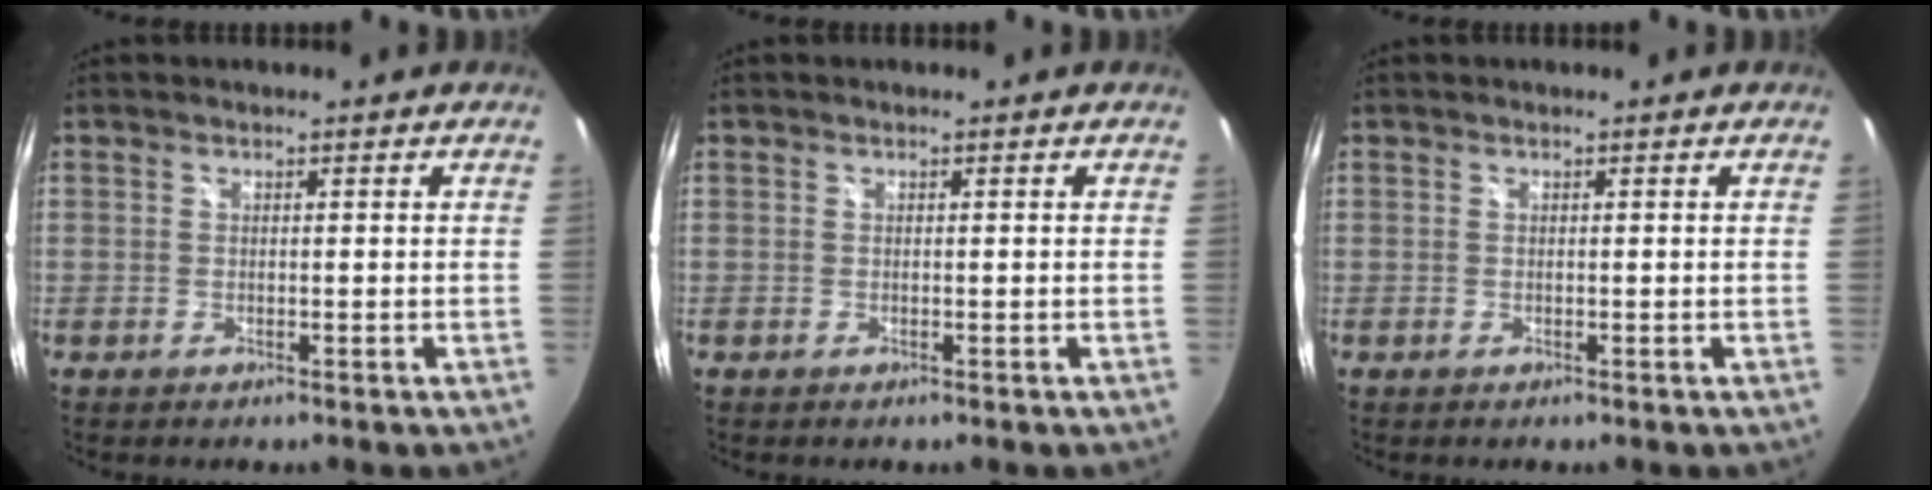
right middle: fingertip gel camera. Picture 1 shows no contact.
{"total": 0.0}
{"total": 0.0}